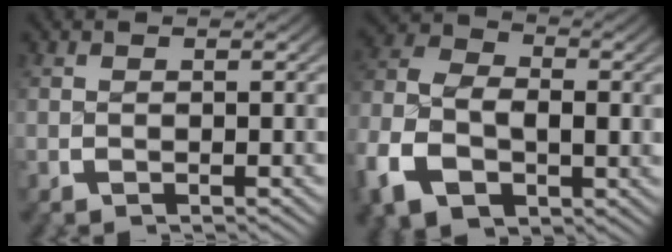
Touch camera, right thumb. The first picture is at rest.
{"total": 9.9, "force": [-1.5, 7.3, 6.5], "torque": [-0.151, -0.031, -0.014]}